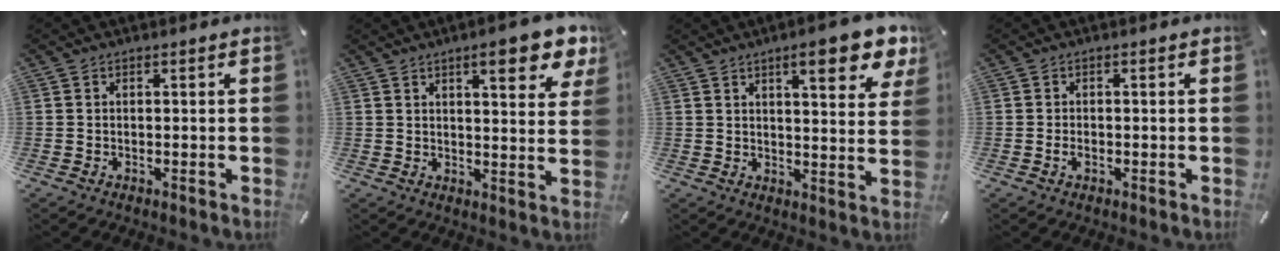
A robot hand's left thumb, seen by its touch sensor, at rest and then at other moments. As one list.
[{"total": 10.5, "force": [6.8, 3.0, 7.5], "torque": [-0.093, -0.038, 0.107]}, {"total": 11.4, "force": [7.4, 3.1, 8.1], "torque": [-0.108, -0.041, 0.119]}, {"total": 1.5, "force": [-0.5, 0.9, 1.1], "torque": [-0.027, -0.001, -0.013]}]